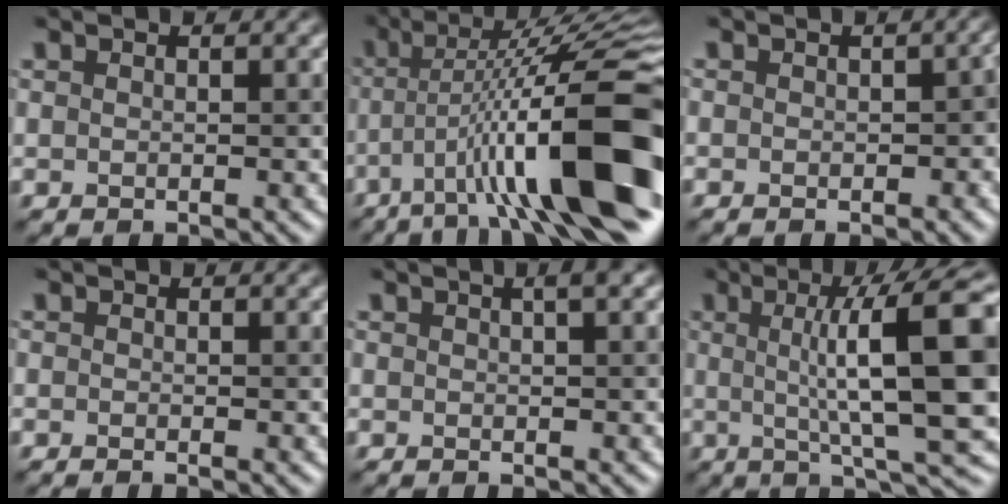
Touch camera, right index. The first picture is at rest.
{"total": 15.5, "force": [-4.3, 4.0, 14.4], "torque": [-0.213, 0.015, -0.061]}
{"total": 2.5, "force": [-1.1, 1.1, 2.0], "torque": [-0.011, 0.001, 0.000]}
{"total": 0.9, "force": [-0.7, 0.2, 0.4], "torque": [0.007, -0.007, -0.013]}
{"total": 1.9, "force": [0.2, 0.5, 1.8], "torque": [-0.014, 0.004, -0.007]}
{"total": 14.1, "force": [2.0, 3.0, 13.6], "torque": [-0.154, 0.010, 0.038]}